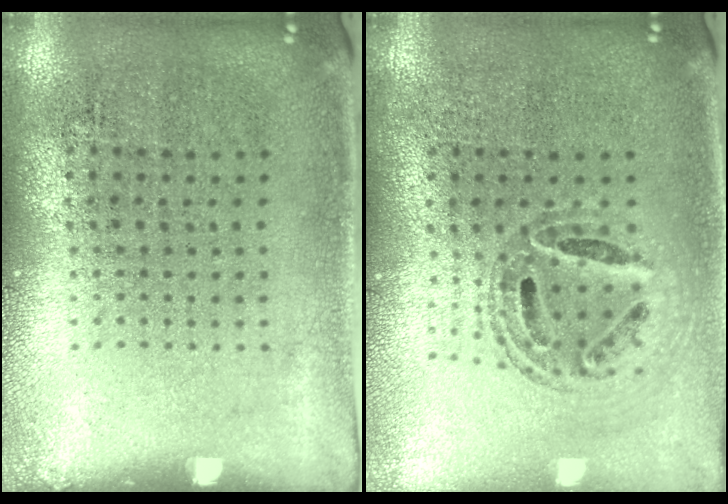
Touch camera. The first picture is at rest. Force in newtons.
{"total": 0.8, "press": 0.8, "slide": 0.1}